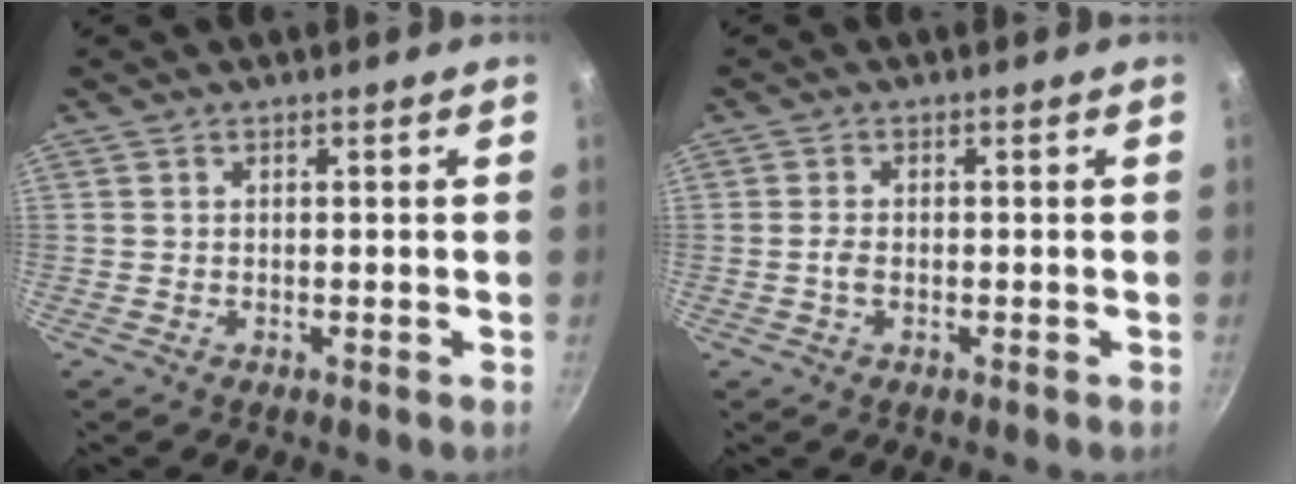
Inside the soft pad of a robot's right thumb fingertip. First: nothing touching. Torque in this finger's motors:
{"motor_torque": [-0.38, 0.23, 0.07, 0.20, 0.00]}